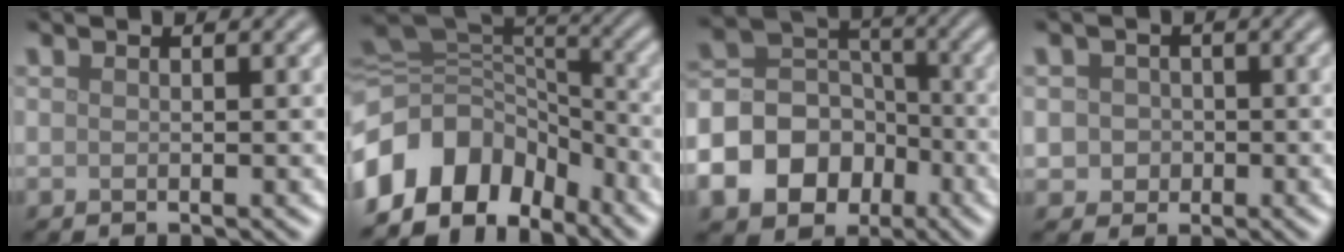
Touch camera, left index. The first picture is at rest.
{"total": 12.3, "force": [-5.9, 8.6, 6.4], "torque": [-0.144, 0.012, -0.117]}
{"total": 11.7, "force": [-5.3, 9.5, 4.2], "torque": [-0.101, -0.019, -0.111]}
{"total": 2.5, "force": [0.0, 2.3, 0.8], "torque": [0.001, 0.005, -0.005]}